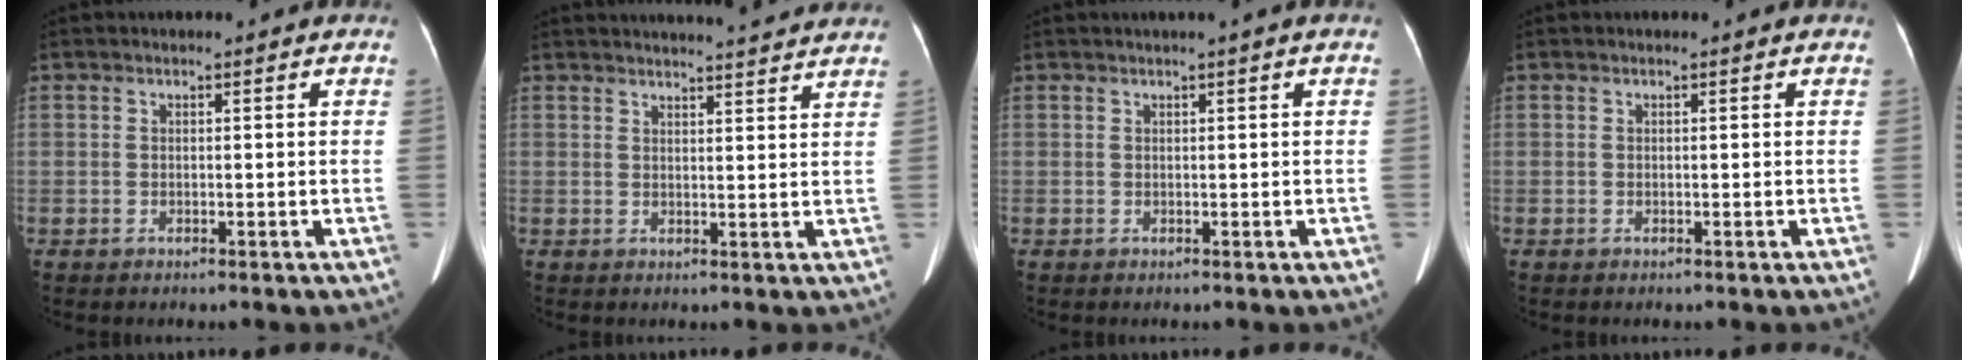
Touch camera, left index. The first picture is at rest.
{"total": 11.4, "force": [10.8, 0.1, 3.4], "torque": [-0.047, 0.009, 0.124]}
{"total": 0.8, "force": [0.3, -0.2, 0.7], "torque": [-0.015, 0.000, 0.011]}
{"total": 0.0}